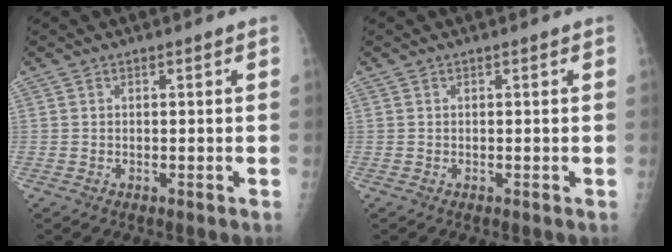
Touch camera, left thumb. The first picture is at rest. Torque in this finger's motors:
{"motor_torque": [-0.15, -0.14, -0.20, -0.02, -0.06]}